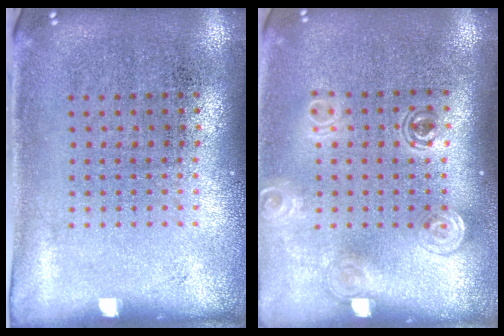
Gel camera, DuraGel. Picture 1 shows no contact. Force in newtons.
{"total": 1.6, "press": 1.3, "slide": 0.9}